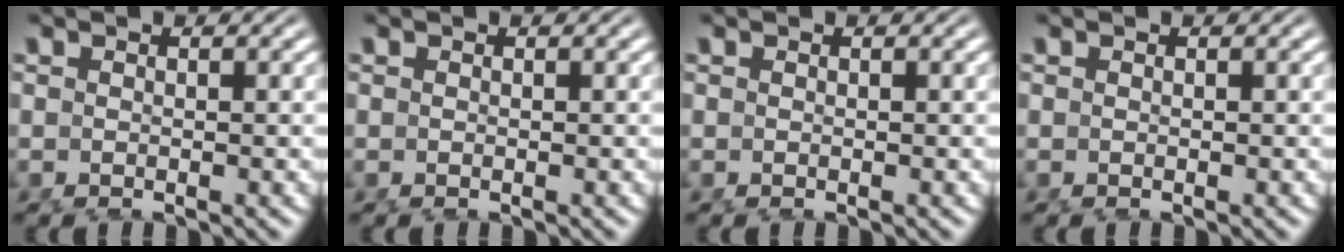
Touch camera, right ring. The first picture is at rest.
{"total": 0.0}
{"total": 0.0}
{"total": 0.0}